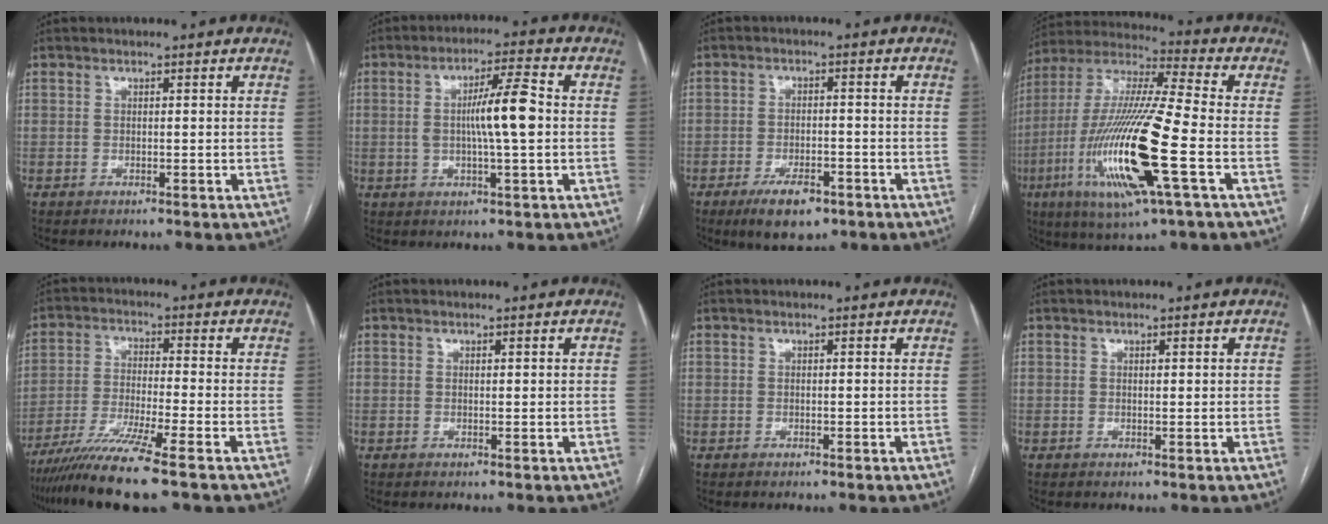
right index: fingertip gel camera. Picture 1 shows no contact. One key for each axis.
{"total": 8.3, "fx": 0.2, "fy": 0.9, "fz": 8.2, "tx": -0.143, "ty": 0.013, "tz": 0.001}
{"total": 6.7, "fx": -4.2, "fy": 2.7, "fz": 4.6, "tx": -0.080, "ty": -0.005, "tz": -0.063}
{"total": 22.0, "fx": -6.4, "fy": 1.8, "fz": 21.0, "tx": -0.456, "ty": -0.029, "tz": -0.122}
{"total": 11.0, "fx": -8.0, "fy": -1.4, "fz": 7.4, "tx": -0.136, "ty": -0.034, "tz": -0.141}
{"total": 0.8, "fx": 0.3, "fy": 0.2, "fz": 0.8, "tx": -0.014, "ty": 0.003, "tz": 0.004}
{"total": 0.0}
{"total": 1.1, "fx": 0.4, "fy": 0.3, "fz": 1.0, "tx": -0.016, "ty": 0.003, "tz": 0.006}